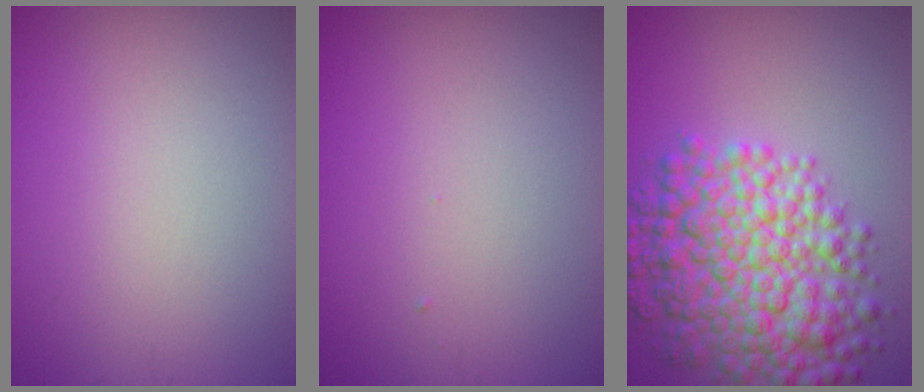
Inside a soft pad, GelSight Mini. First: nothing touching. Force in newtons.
{"total": 0.0}
{"total": 9.6, "press": 9.6, "slide": 0.1}